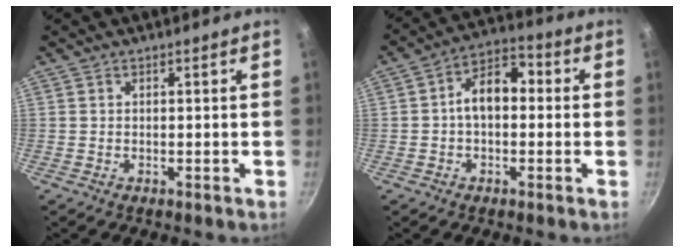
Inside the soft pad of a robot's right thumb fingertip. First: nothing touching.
{"total": 9.3, "force": [0.1, 6.1, 7.0], "torque": [-0.079, 0.036, -0.015]}